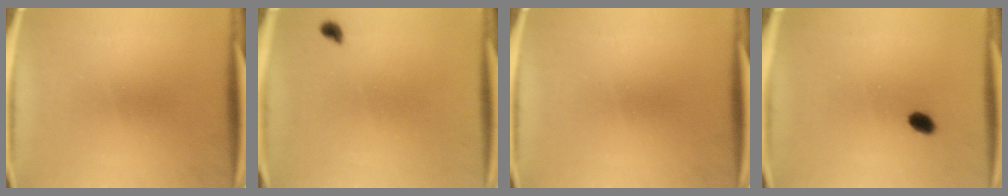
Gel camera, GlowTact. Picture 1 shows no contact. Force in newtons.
{"total": 1.4}
{"total": 0.0}
{"total": 2.4}